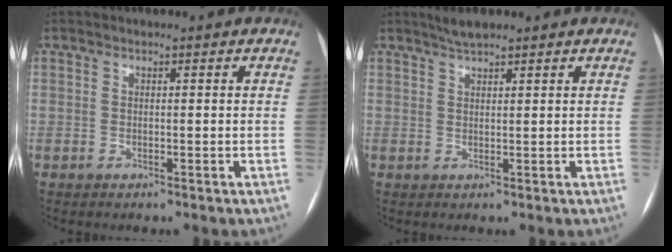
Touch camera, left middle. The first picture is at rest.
{"total": 2.5, "force": [2.2, 0.3, 1.3], "torque": [-0.029, 0.007, 0.040]}